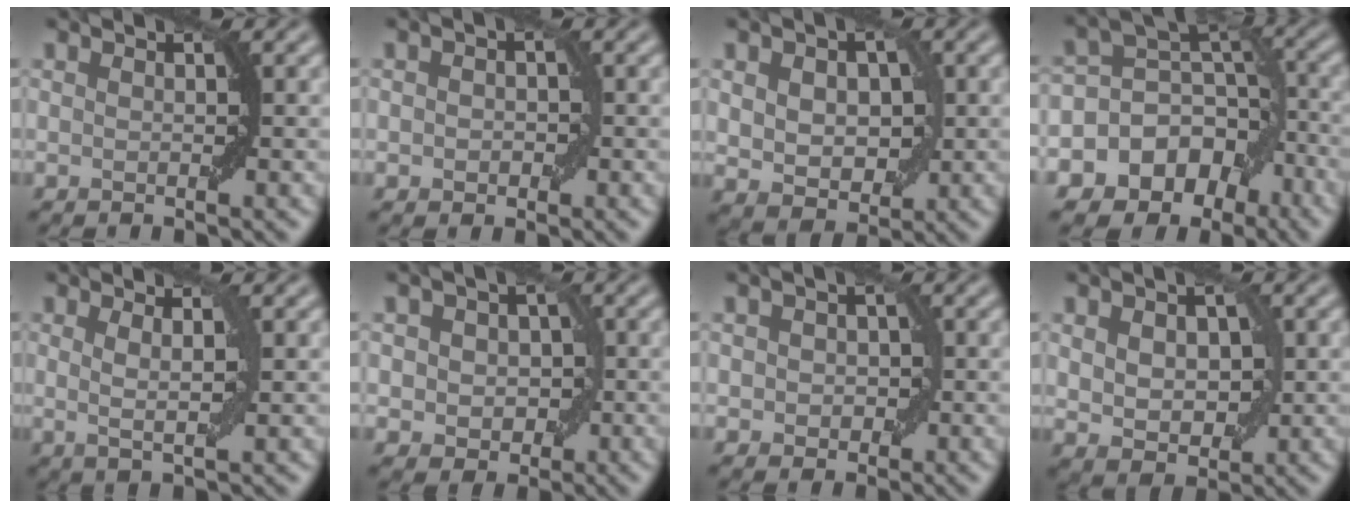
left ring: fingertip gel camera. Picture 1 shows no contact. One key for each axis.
{"total": 1.5, "fx": -0.2, "fy": 1.2, "fz": 0.8, "tx": -0.005, "ty": 0.000, "tz": -0.003}
{"total": 5.1, "fx": 0.5, "fy": 3.5, "fz": 3.7, "tx": -0.048, "ty": 0.000, "tz": 0.013}
{"total": 10.6, "fx": -6.0, "fy": 8.0, "fz": 3.2, "tx": -0.054, "ty": -0.002, "tz": -0.100}
{"total": 2.1, "fx": 0.6, "fy": 0.4, "fz": 1.9, "tx": -0.032, "ty": -0.004, "tz": 0.011}
{"total": 4.3, "fx": 0.1, "fy": 3.5, "fz": 2.6, "tx": -0.019, "ty": 0.010, "tz": -0.011}
{"total": 2.2, "fx": -0.1, "fy": 1.8, "fz": 1.2, "tx": -0.009, "ty": -0.002, "tz": -0.004}
{"total": 4.4, "fx": 0.4, "fy": 3.0, "fz": 3.3, "tx": -0.053, "ty": -0.002, "tz": 0.013}